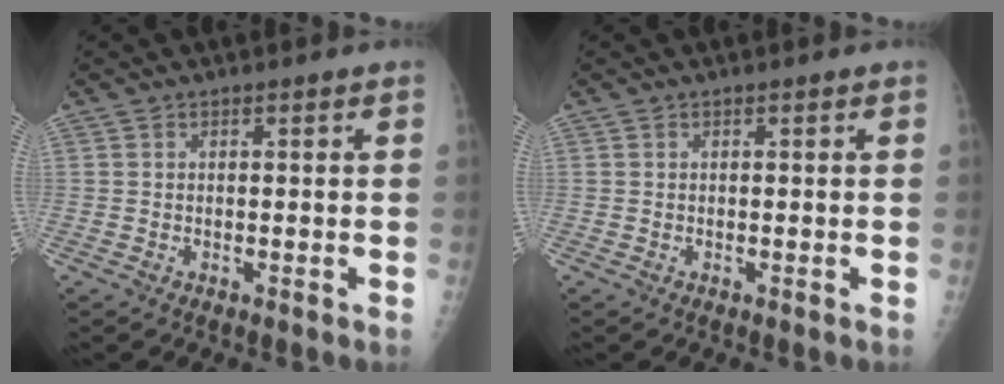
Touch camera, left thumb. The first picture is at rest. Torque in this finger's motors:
{"motor_torque": [0.05, 0.05, -0.04, -0.03, 0.00]}